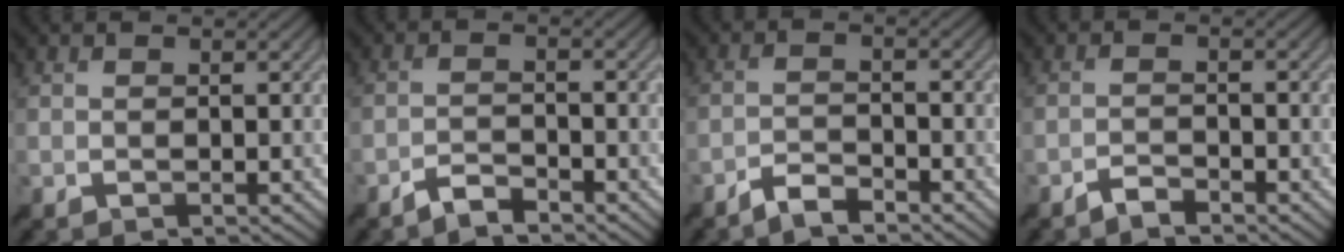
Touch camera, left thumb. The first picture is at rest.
{"total": 2.7, "force": [-2.4, 0.5, 1.2], "torque": [-0.023, 0.003, -0.052]}
{"total": 3.2, "force": [-2.8, 0.6, 1.5], "torque": [-0.028, 0.002, -0.060]}
{"total": 2.1, "force": [-1.8, 0.4, 0.9], "torque": [-0.016, 0.003, -0.040]}